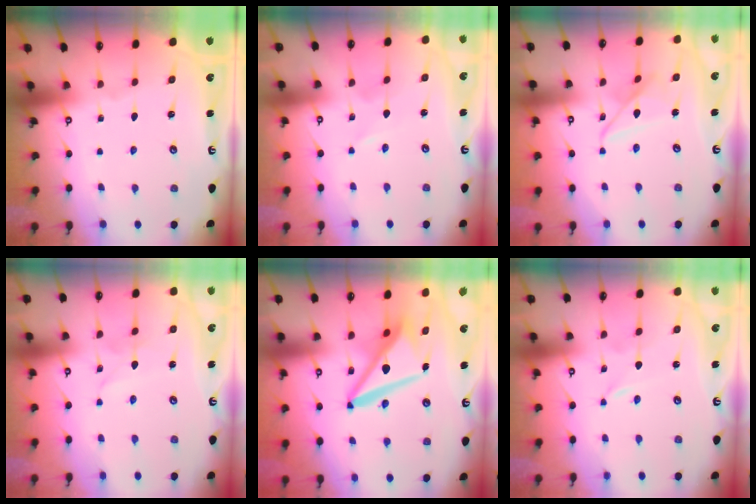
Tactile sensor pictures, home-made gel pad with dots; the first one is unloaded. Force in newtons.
{"total": 0.8, "press": 0.8, "slide": 0.2}
{"total": 9.9, "press": 9.8, "slide": 0.8}
{"total": 1.6, "press": 1.6, "slide": 0.1}
{"total": 12.7, "press": 12.6, "slide": 1.6}
{"total": 0.0}